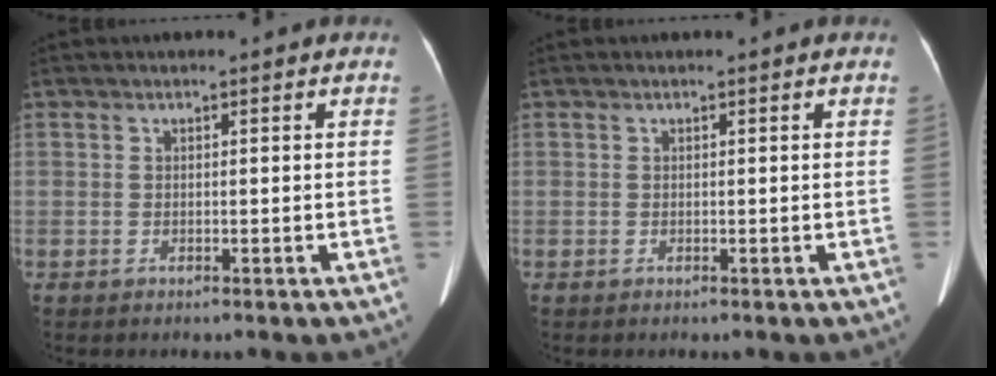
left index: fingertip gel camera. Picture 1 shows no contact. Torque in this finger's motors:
{"motor_torque": [-0.03, -0.01, 0.00, -0.01]}